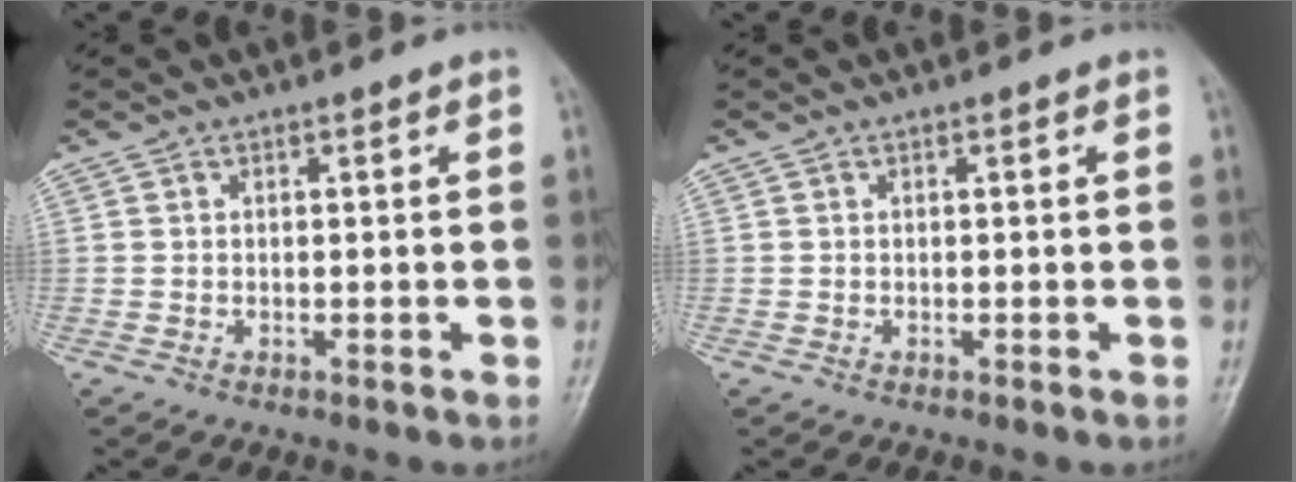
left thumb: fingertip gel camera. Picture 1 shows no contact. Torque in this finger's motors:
{"motor_torque": [0.00, 0.00, 0.00, 0.00, 0.00]}